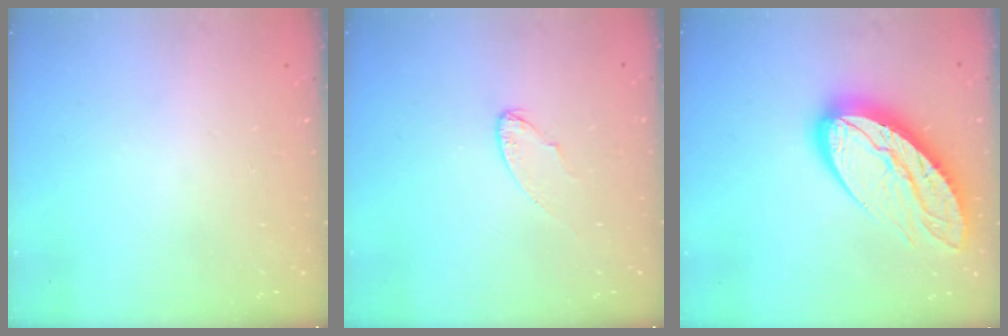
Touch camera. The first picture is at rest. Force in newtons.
{"total": 4.4, "press": 4.4, "slide": 0.4}
{"total": 17.2, "press": 17.1, "slide": 1.5}